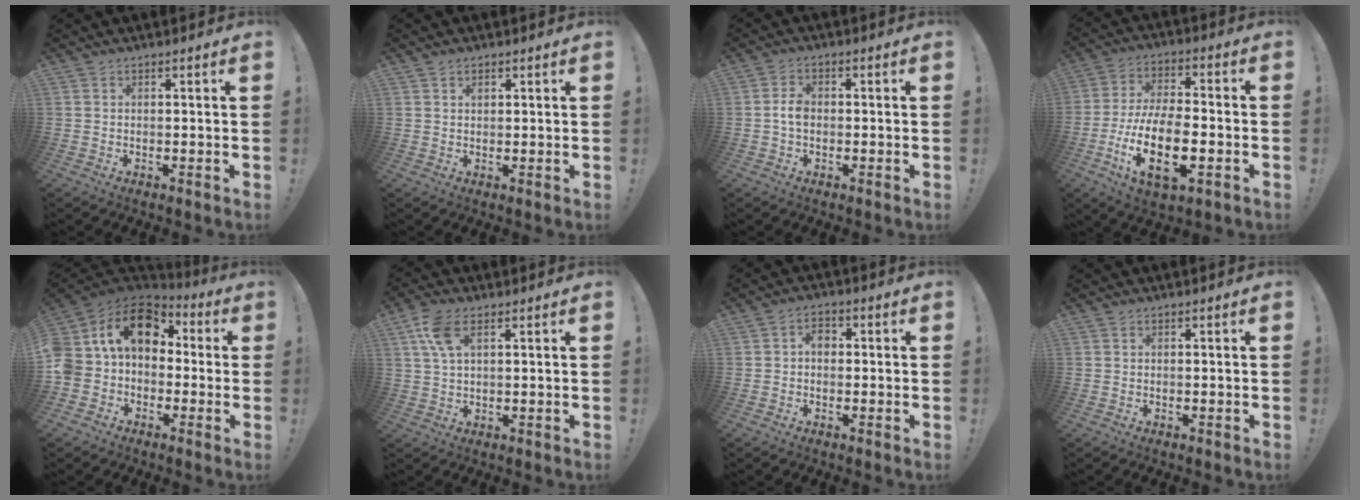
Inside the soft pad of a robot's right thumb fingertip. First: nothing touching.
{"total": 1.0, "force": [0.7, 0.7, 0.3], "torque": [0.004, -0.004, 0.011]}
{"total": 3.7, "force": [-0.6, 2.1, 2.9], "torque": [-0.052, 0.005, -0.013]}
{"total": 17.9, "force": [-5.9, 7.6, 15.2], "torque": [-0.292, 0.009, -0.098]}
{"total": 15.3, "force": [3.3, 11.2, 9.8], "torque": [-0.175, 0.005, 0.057]}
{"total": 7.5, "force": [3.2, 3.3, 5.9], "torque": [-0.118, -0.001, 0.060]}
{"total": 3.8, "force": [0.1, 2.6, 2.8], "torque": [-0.050, 0.010, 0.000]}
{"total": 0.0}